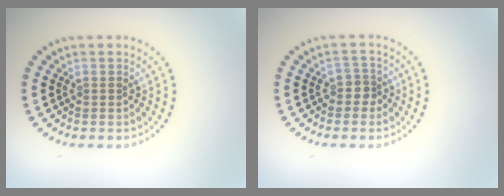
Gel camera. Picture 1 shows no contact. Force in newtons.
{"total": 1.4, "press": 1.1, "slide": 0.9}